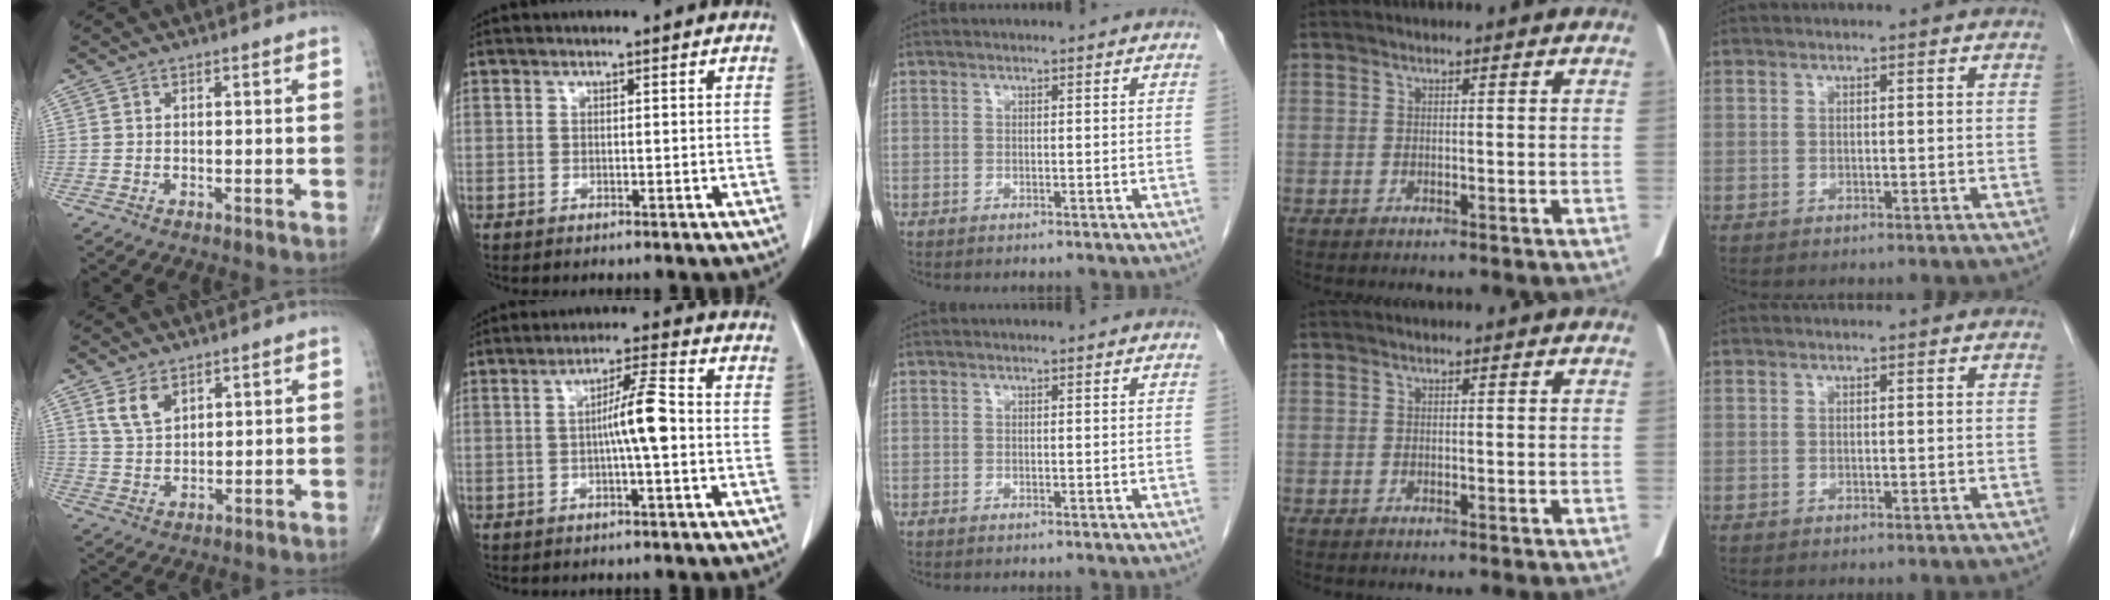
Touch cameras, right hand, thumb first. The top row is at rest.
{"thumb": {"total": 5.3, "force": [3.1, 2.9, 3.1], "torque": [-0.049, -0.017, 0.067]}, "index": {"total": 6.0, "force": [-0.4, 0.1, 6.0], "torque": [-0.097, 0.012, -0.007]}}